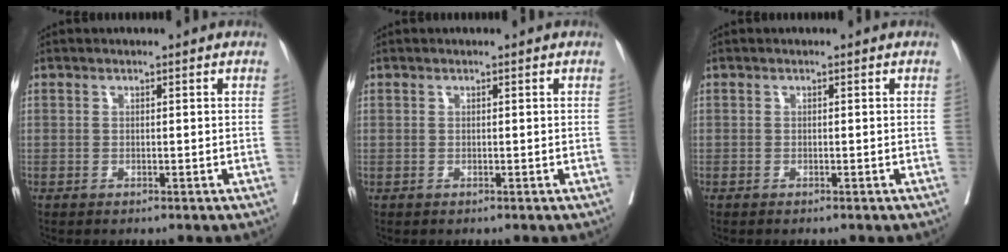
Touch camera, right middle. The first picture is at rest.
{"total": 0.0}
{"total": 0.6, "force": [-0.5, 0.0, 0.2], "torque": [-0.001, -0.001, -0.010]}